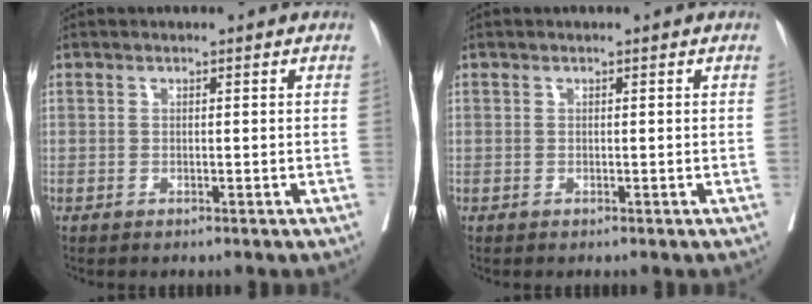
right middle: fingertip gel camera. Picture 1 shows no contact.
{"total": 0.0}